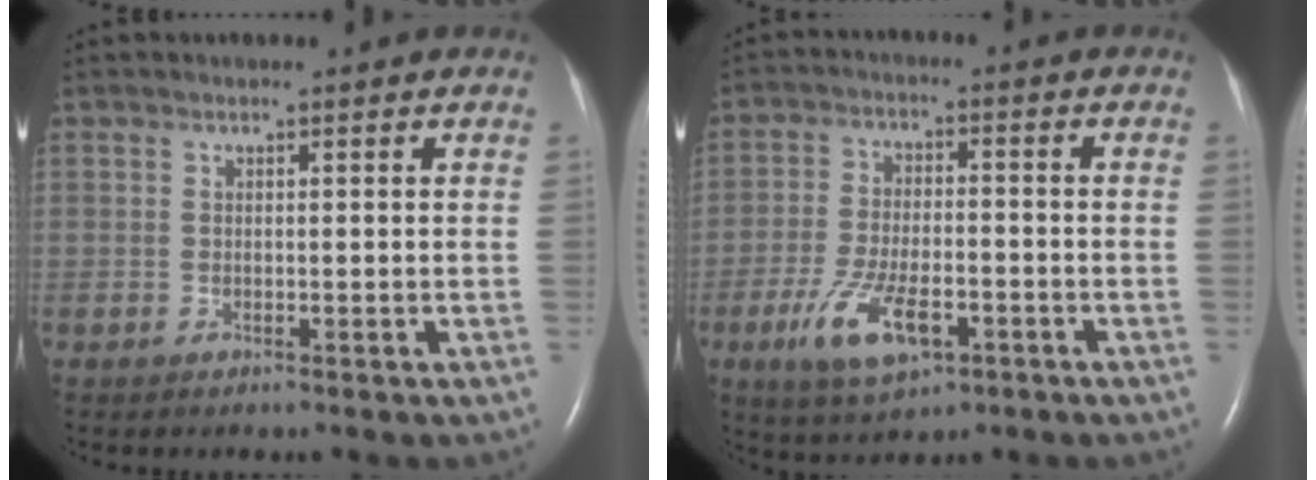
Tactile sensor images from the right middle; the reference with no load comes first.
{"total": 9.7, "force": [-4.4, 3.7, 7.8], "torque": [-0.161, -0.010, -0.072]}